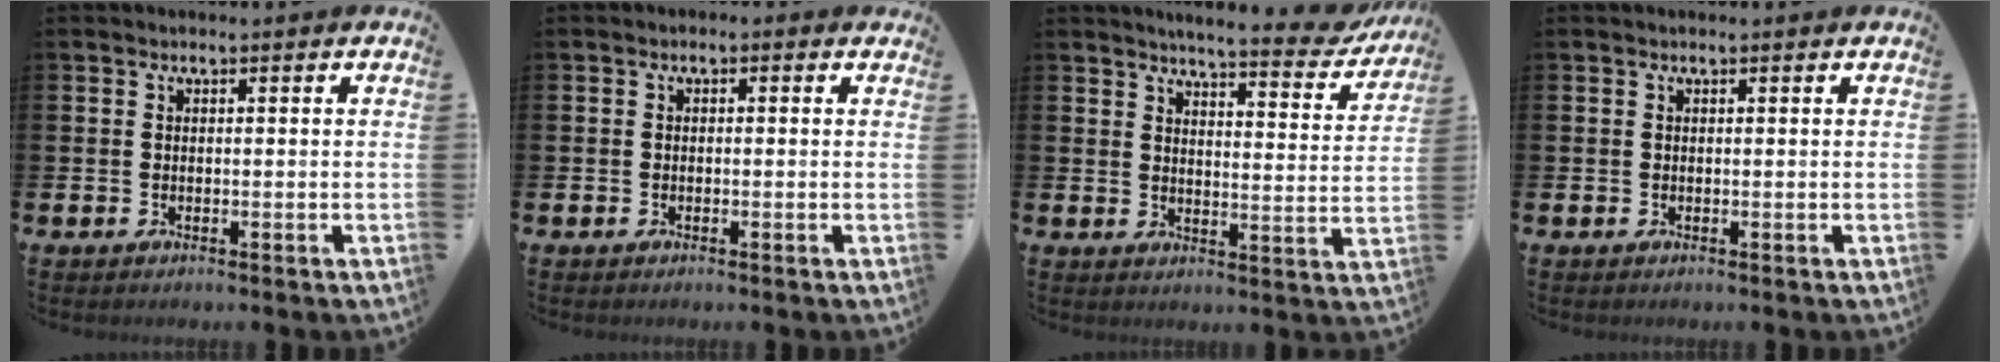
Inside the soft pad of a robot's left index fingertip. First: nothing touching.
{"total": 0.5, "force": [-0.4, 0.4, 0.1], "torque": [-0.002, 0.003, -0.009]}
{"total": 5.1, "force": [4.8, 0.4, 1.6], "torque": [-0.025, -0.042, 0.074]}
{"total": 0.0}